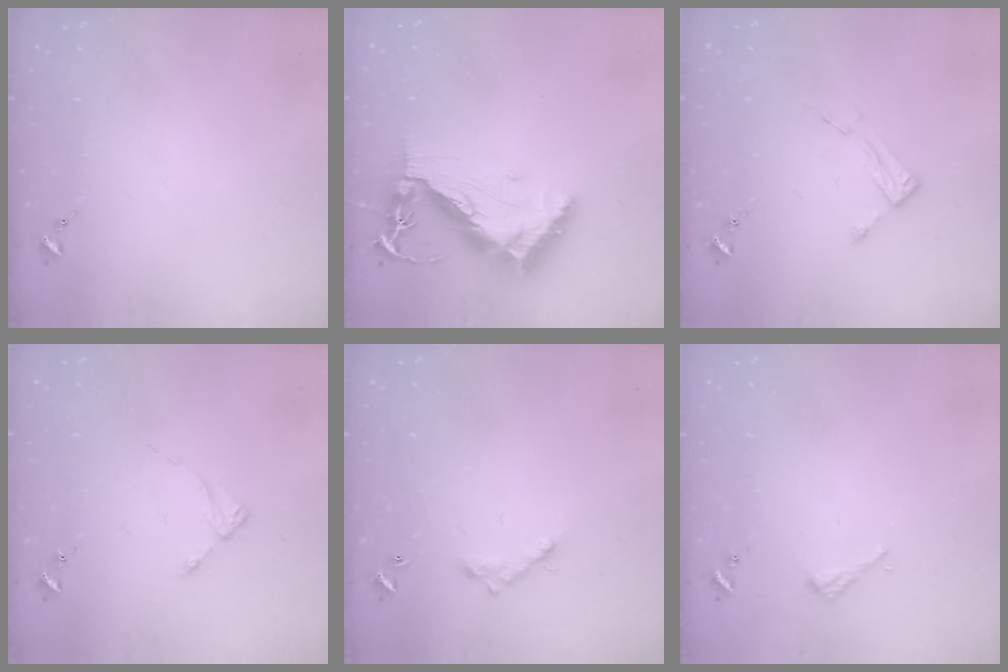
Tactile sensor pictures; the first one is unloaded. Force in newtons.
{"total": 12.4, "press": 12.3, "slide": 1.4}
{"total": 4.8, "press": 4.7, "slide": 0.3}
{"total": 2.9, "press": 2.8, "slide": 0.4}
{"total": 6.2, "press": 6.2, "slide": 0.4}
{"total": 2.2, "press": 2.2, "slide": 0.2}